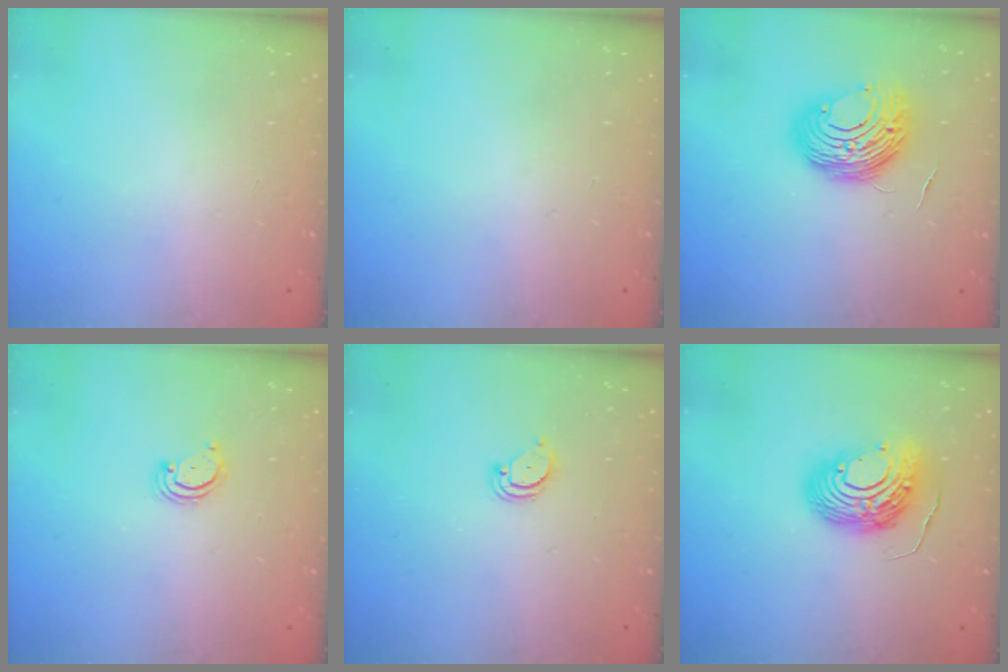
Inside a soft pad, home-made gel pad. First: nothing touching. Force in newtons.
{"total": 0.0}
{"total": 11.3, "press": 11.2, "slide": 1.2}
{"total": 2.5, "press": 2.5, "slide": 0.3}
{"total": 2.1, "press": 2.1, "slide": 0.2}
{"total": 12.0, "press": 11.9, "slide": 1.3}